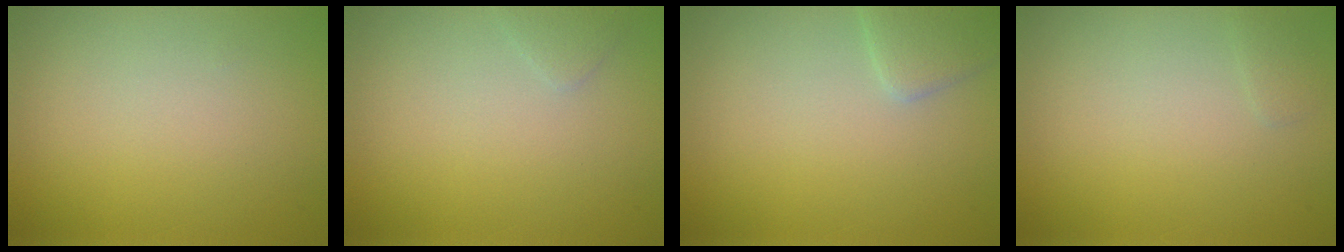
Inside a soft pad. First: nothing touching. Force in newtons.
{"total": 0.8, "press": 0.8, "slide": 0.1}
{"total": 2.3, "press": 2.3, "slide": 0.2}
{"total": 0.6, "press": 0.6, "slide": 0.0}